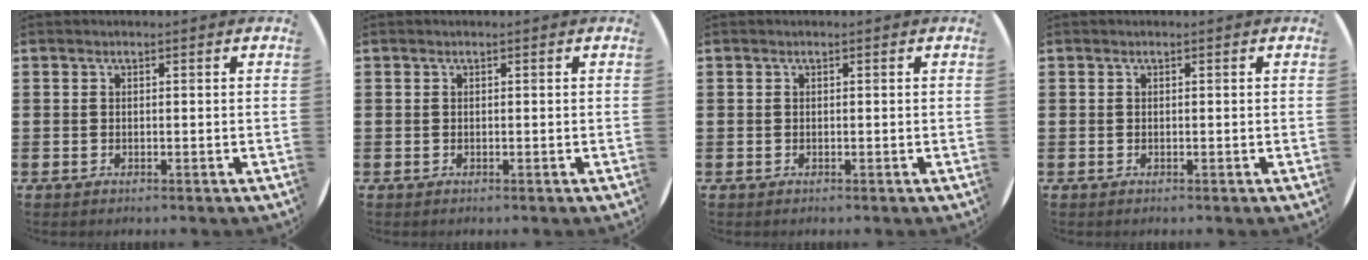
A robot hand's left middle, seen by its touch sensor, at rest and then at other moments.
{"total": 0.0}
{"total": 0.0}
{"total": 0.0}